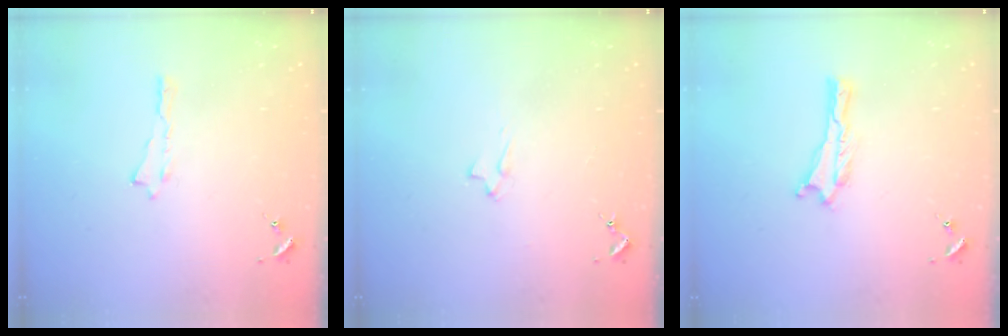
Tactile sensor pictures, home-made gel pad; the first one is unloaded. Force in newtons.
{"total": 2.1, "press": 2.1, "slide": 0.3}
{"total": 0.0}